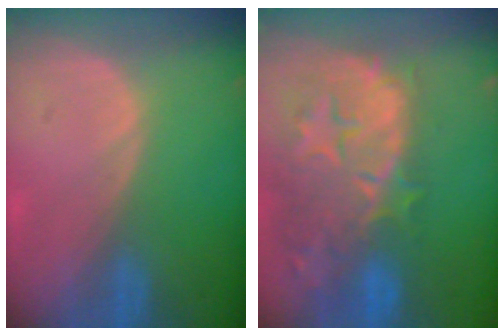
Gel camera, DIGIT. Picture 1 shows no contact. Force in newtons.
{"total": 14.3, "press": 12.0, "slide": 7.9}